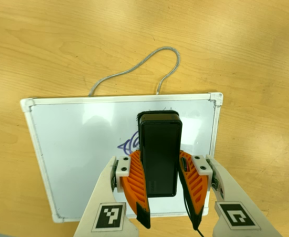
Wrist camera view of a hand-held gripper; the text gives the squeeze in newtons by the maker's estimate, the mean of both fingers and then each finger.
{"total": 10.0, "left": 8.4, "right": 11.6}